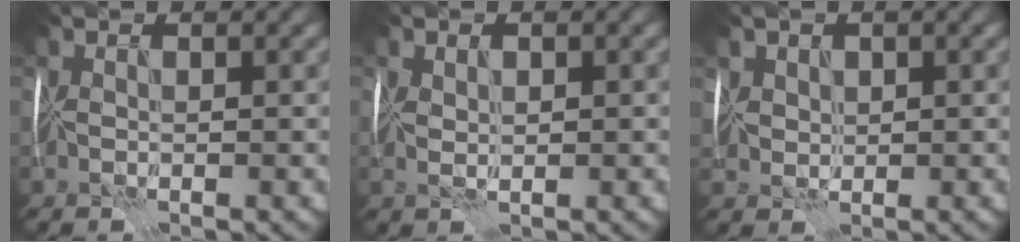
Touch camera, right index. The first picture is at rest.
{"total": 0.6, "force": [0.4, 0.1, 0.4], "torque": [-0.005, 0.003, 0.010]}
{"total": 3.4, "force": [2.3, 2.2, 1.2], "torque": [-0.033, 0.016, 0.038]}